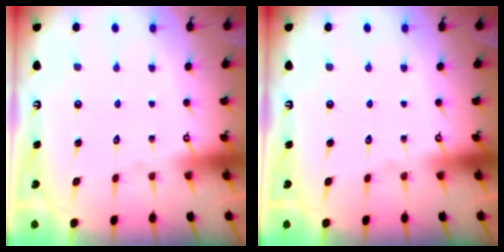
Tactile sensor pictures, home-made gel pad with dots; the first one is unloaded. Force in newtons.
{"total": 0.0}